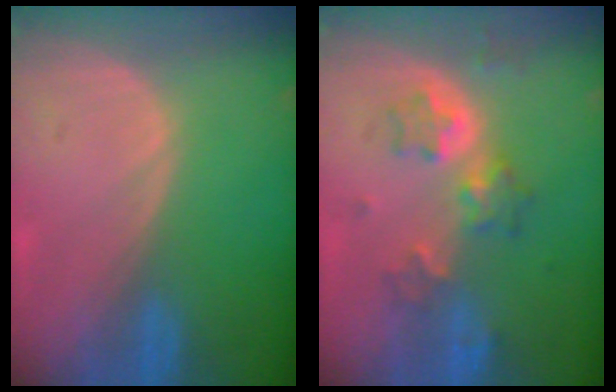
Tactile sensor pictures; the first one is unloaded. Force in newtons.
{"total": 6.3, "press": 5.6, "slide": 2.7}